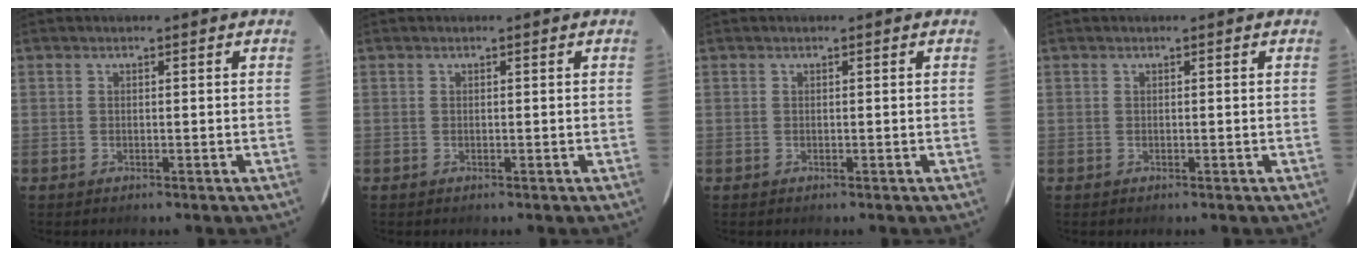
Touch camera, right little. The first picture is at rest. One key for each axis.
{"total": 0.0}
{"total": 0.0}
{"total": 0.0}